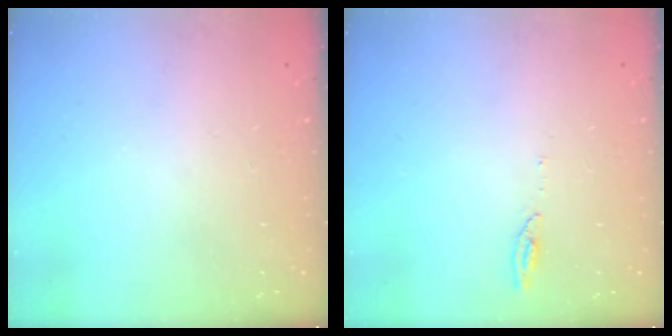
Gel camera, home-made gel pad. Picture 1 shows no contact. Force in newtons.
{"total": 3.7, "press": 3.7, "slide": 0.5}